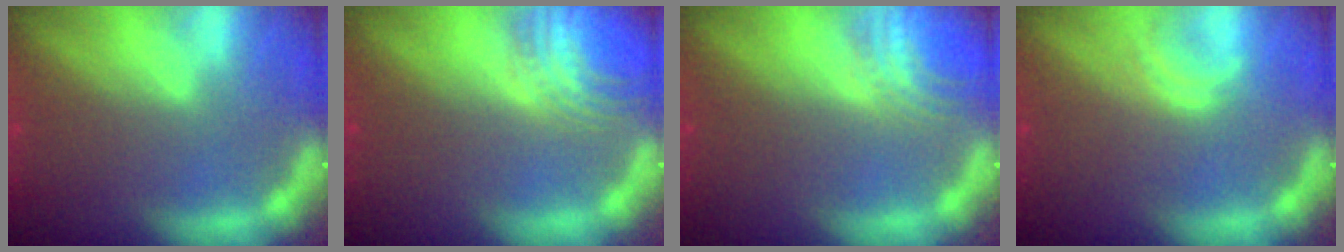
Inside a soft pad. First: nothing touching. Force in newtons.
{"total": 5.5}
{"total": 3.9}
{"total": 1.5}